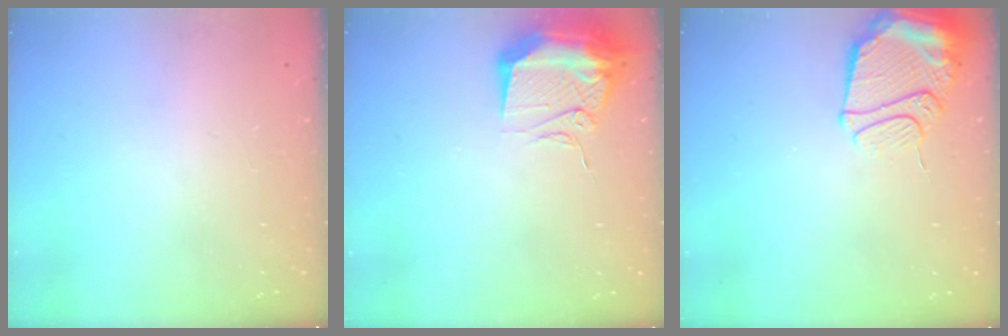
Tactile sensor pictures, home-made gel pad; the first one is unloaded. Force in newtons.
{"total": 12.6, "press": 12.5, "slide": 1.2}
{"total": 13.3, "press": 13.2, "slide": 1.4}